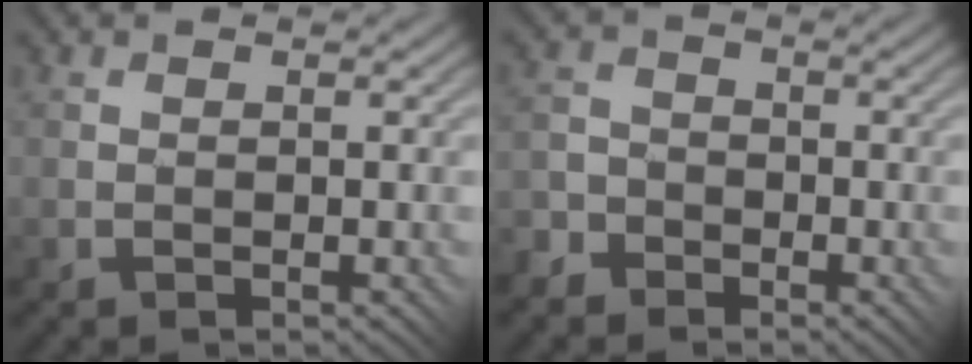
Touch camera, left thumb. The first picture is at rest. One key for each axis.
{"total": 4.2, "fx": -2.8, "fy": 3.1, "fz": 0.1, "tx": 0.006, "ty": 0.004, "tz": -0.069}